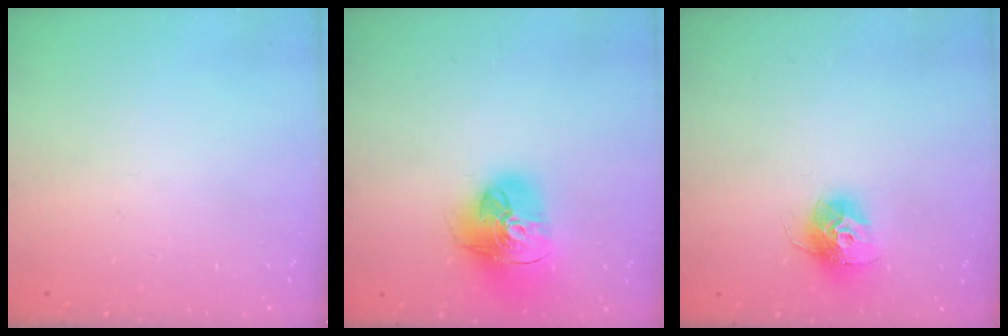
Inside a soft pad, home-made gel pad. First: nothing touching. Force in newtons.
{"total": 18.3, "press": 18.2, "slide": 2.0}
{"total": 11.8, "press": 11.8, "slide": 0.9}